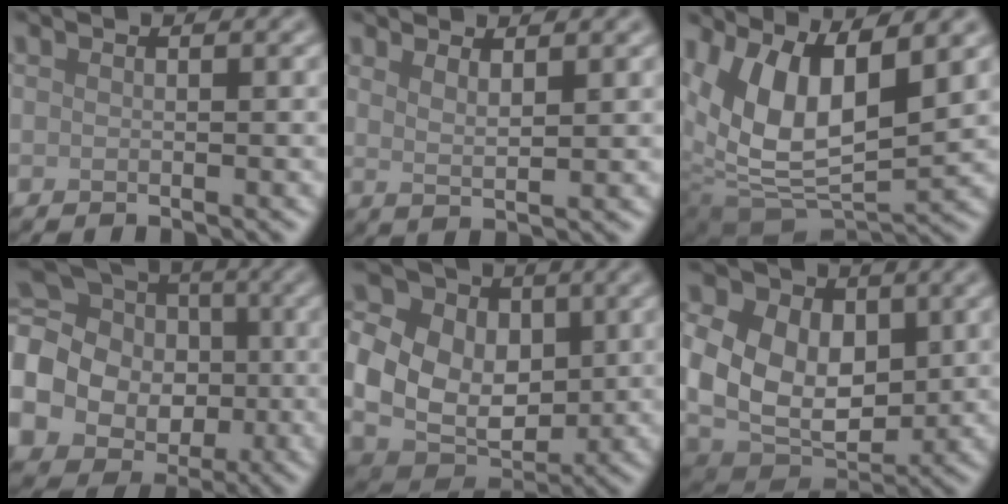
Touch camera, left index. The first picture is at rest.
{"total": 2.2, "force": [1.5, 0.6, 1.5], "torque": [-0.018, -0.005, 0.024]}
{"total": 9.4, "force": [3.9, 4.5, 7.3], "torque": [-0.141, -0.011, 0.075]}
{"total": 20.3, "force": [-3.2, 18.5, 7.8], "torque": [-0.213, -0.004, -0.096]}
{"total": 9.8, "force": [0.7, 7.7, 6.0], "torque": [-0.130, 0.004, 0.012]}
{"total": 12.9, "force": [2.0, 9.7, 8.3], "torque": [-0.162, 0.021, 0.030]}